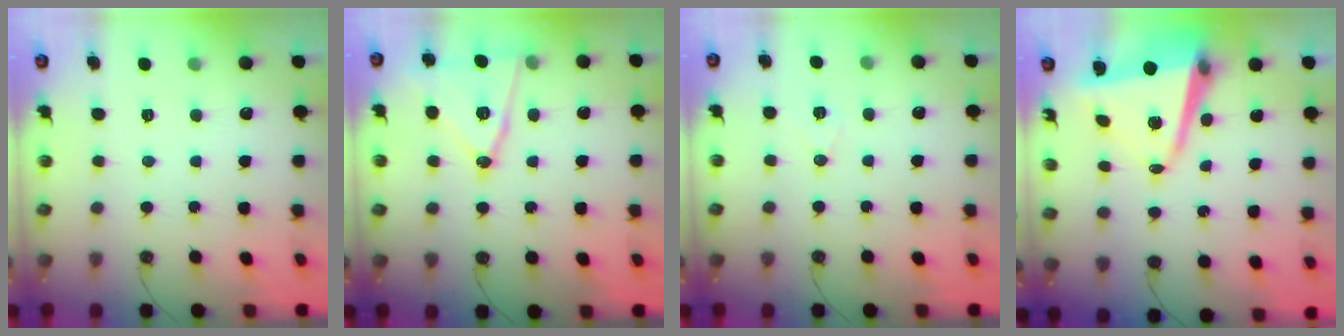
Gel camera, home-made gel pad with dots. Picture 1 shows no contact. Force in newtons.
{"total": 13.5, "press": 13.0, "slide": 3.6}
{"total": 5.7, "press": 4.6, "slide": 3.3}
{"total": 10.6, "press": 10.4, "slide": 1.9}